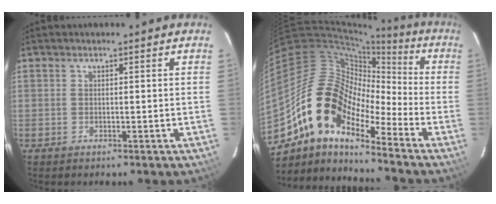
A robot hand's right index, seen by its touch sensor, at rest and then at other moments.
{"total": 15.2, "force": [-10.0, 6.6, 9.4], "torque": [-0.153, 0.004, -0.203]}